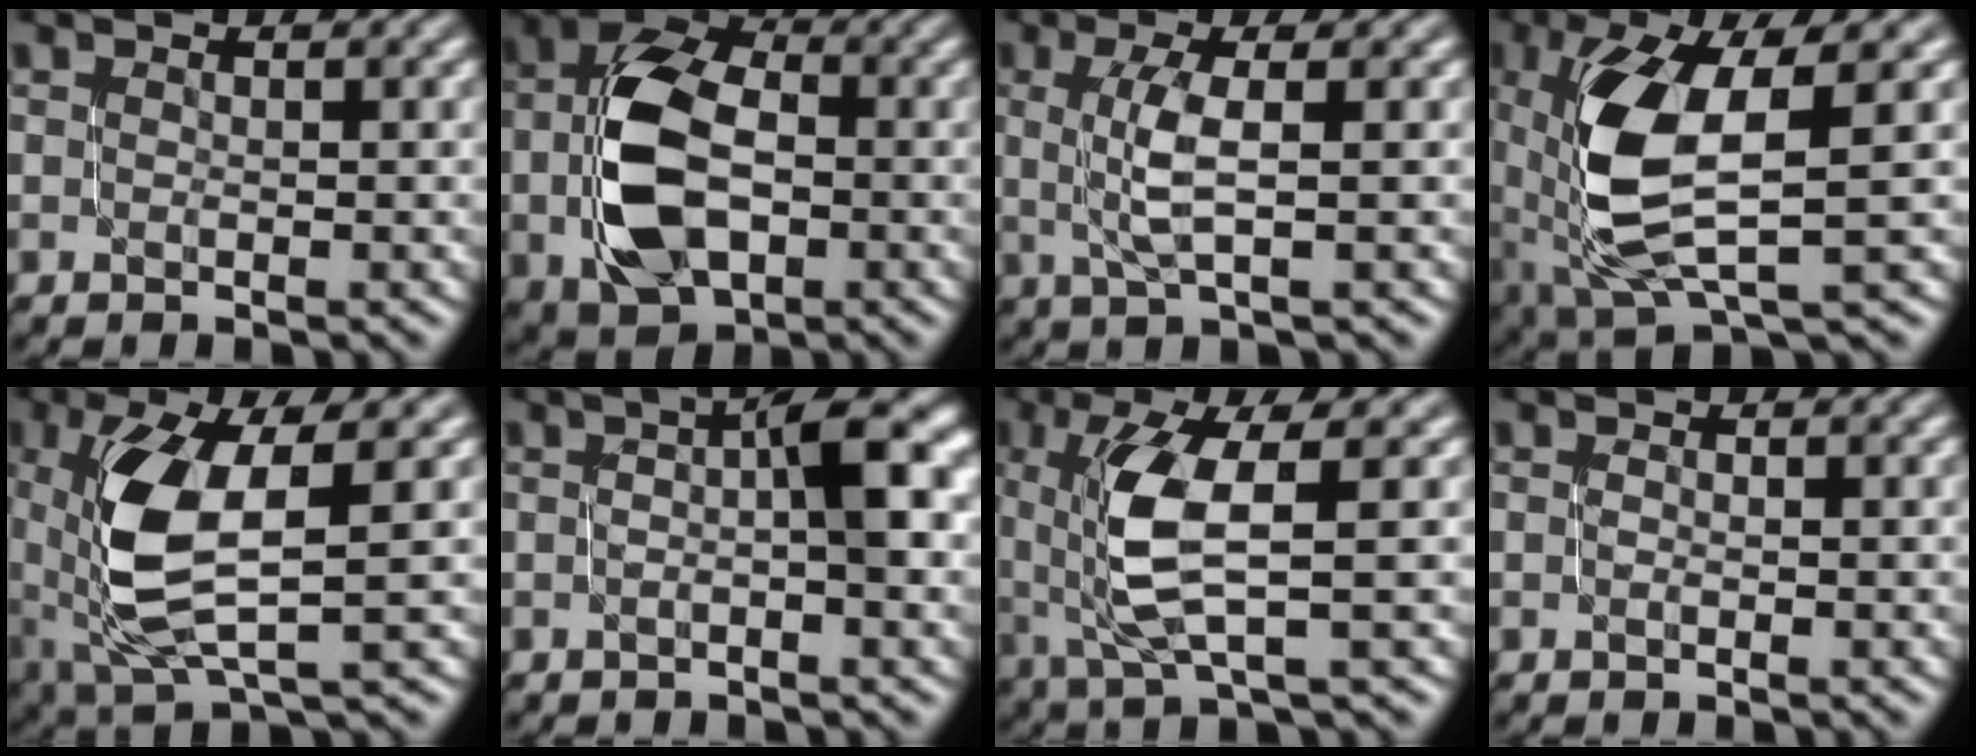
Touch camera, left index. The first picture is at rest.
{"total": 9.6, "force": [-0.9, 6.4, 7.2], "torque": [-0.153, 0.000, -0.018]}
{"total": 3.3, "force": [0.3, 0.8, 3.2], "torque": [-0.070, 0.003, 0.010]}
{"total": 8.8, "force": [0.3, 3.8, 8.0], "torque": [-0.178, -0.012, 0.018]}
{"total": 7.9, "force": [0.5, 3.3, 7.2], "torque": [-0.160, -0.011, 0.020]}
{"total": 5.1, "force": [0.3, 1.2, 4.9], "torque": [-0.070, 0.013, 0.000]}
{"total": 6.5, "force": [0.7, 1.9, 6.2], "torque": [-0.131, -0.004, 0.021]}
{"total": 0.0}